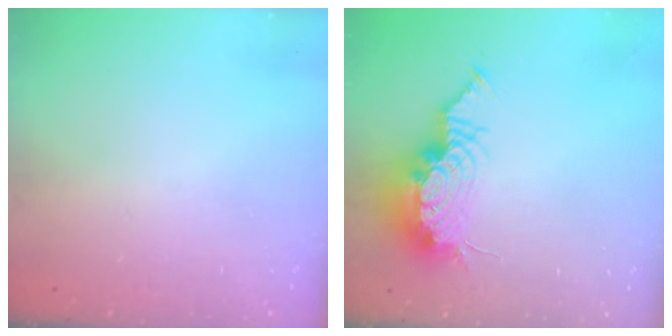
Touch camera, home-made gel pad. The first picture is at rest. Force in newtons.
{"total": 14.0, "press": 13.6, "slide": 3.6}